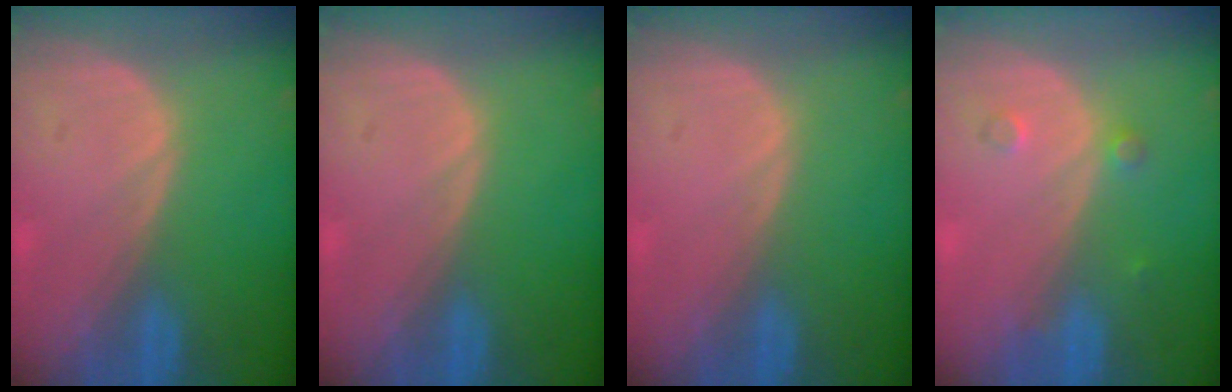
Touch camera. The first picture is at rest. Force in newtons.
{"total": 0.0}
{"total": 0.0}
{"total": 1.7, "press": 1.7, "slide": 0.3}